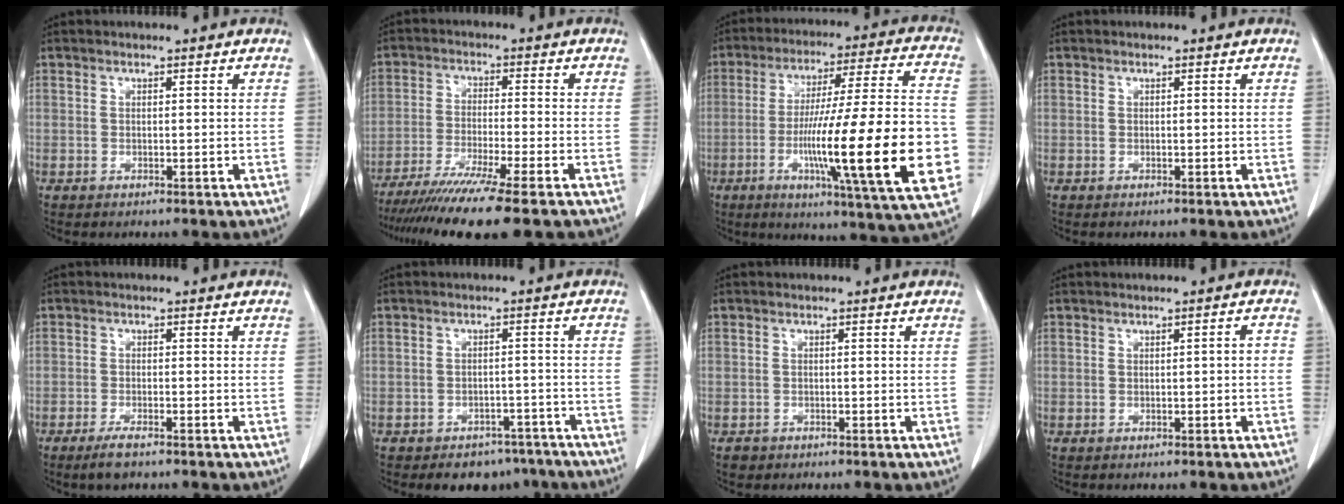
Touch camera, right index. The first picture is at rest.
{"total": 14.0, "force": [-11.1, -1.2, 8.5], "torque": [-0.136, -0.043, -0.177]}
{"total": 26.2, "force": [-6.0, 1.3, 25.5], "torque": [-0.352, -0.013, -0.095]}
{"total": 0.0}
{"total": 3.0, "force": [-2.2, 0.5, 1.9], "torque": [-0.042, -0.004, -0.040]}
{"total": 7.0, "force": [-5.6, 4.0, 1.5], "torque": [0.004, 0.015, -0.073]}
{"total": 1.2, "force": [-0.7, 1.0, -0.1], "torque": [-0.006, 0.004, -0.013]}
{"total": 1.1, "force": [-0.3, 0.2, 1.1], "torque": [-0.015, 0.003, -0.003]}